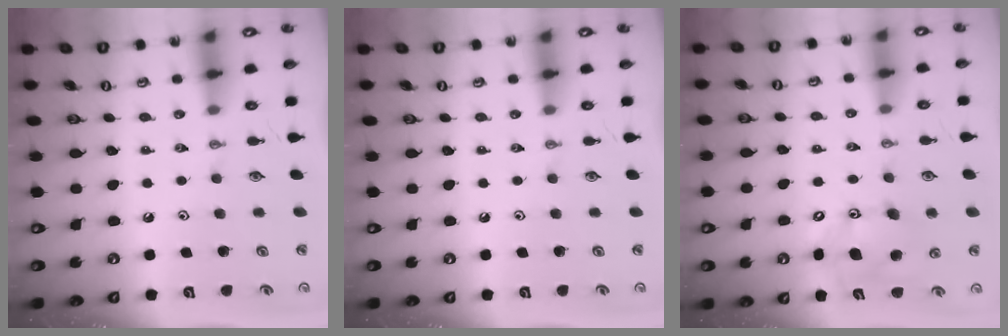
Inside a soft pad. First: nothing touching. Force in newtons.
{"total": 0.0}
{"total": 12.0, "press": 11.7, "slide": 2.5}